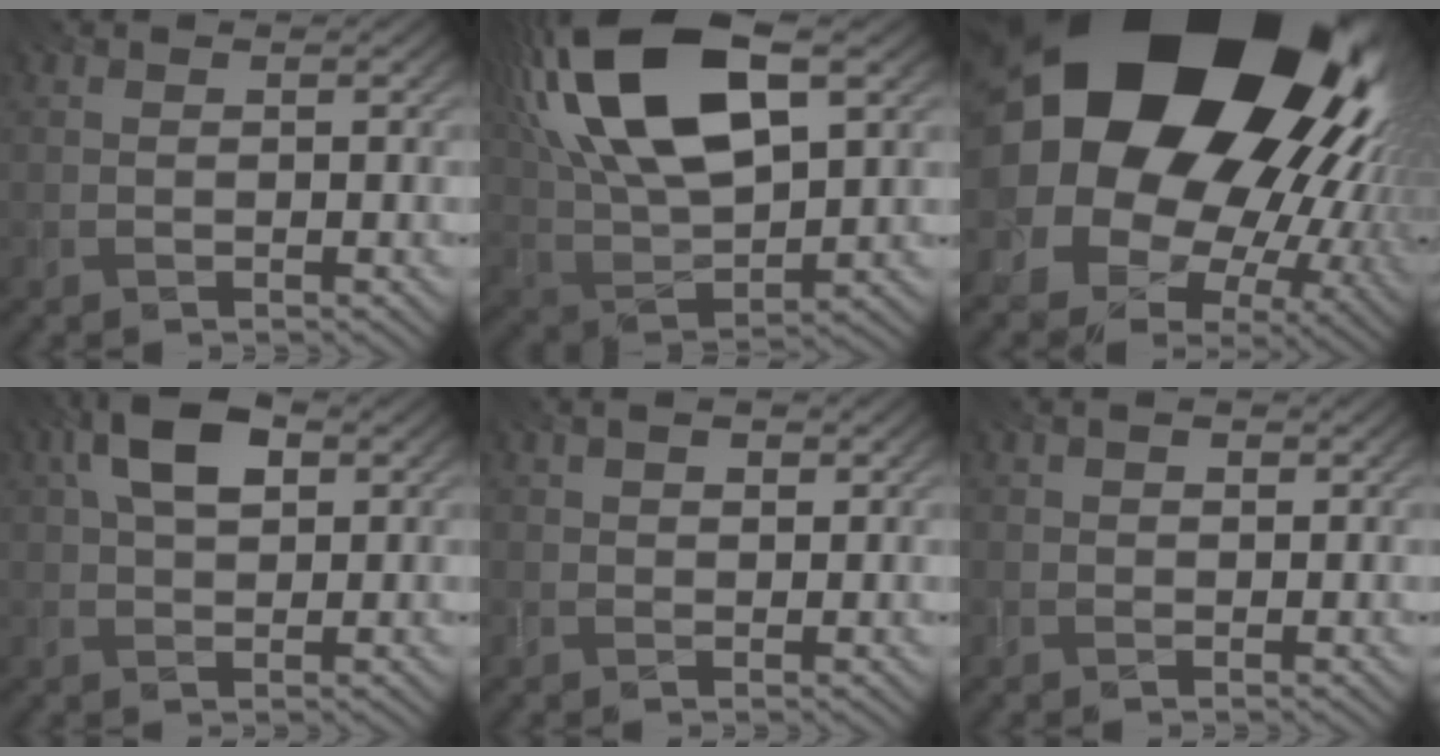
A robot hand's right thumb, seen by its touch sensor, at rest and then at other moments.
{"total": 19.5, "force": [8.1, 9.1, 15.2], "torque": [-0.335, 0.042, 0.130]}
{"total": 26.4, "force": [7.6, 20.2, 15.3], "torque": [-0.293, -0.035, 0.137]}
{"total": 7.2, "force": [2.5, 3.9, 5.6], "torque": [-0.117, 0.014, 0.039]}
{"total": 2.3, "force": [1.1, 1.2, 1.5], "torque": [-0.028, 0.001, 0.020]}
{"total": 1.7, "force": [0.7, 1.0, 1.1], "torque": [-0.019, 0.002, 0.013]}